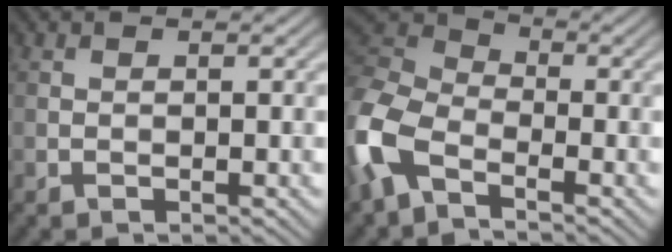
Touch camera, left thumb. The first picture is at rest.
{"total": 9.5, "force": [-4.3, 5.2, 6.6], "torque": [-0.174, -0.006, -0.108]}